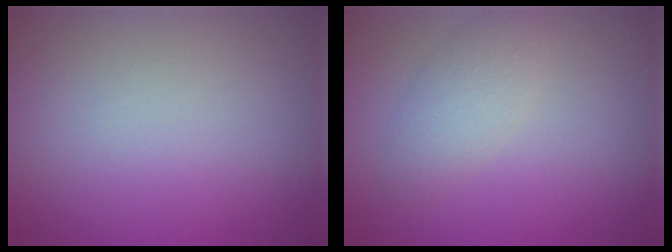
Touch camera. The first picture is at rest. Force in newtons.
{"total": 2.4, "press": 2.4, "slide": 0.1}